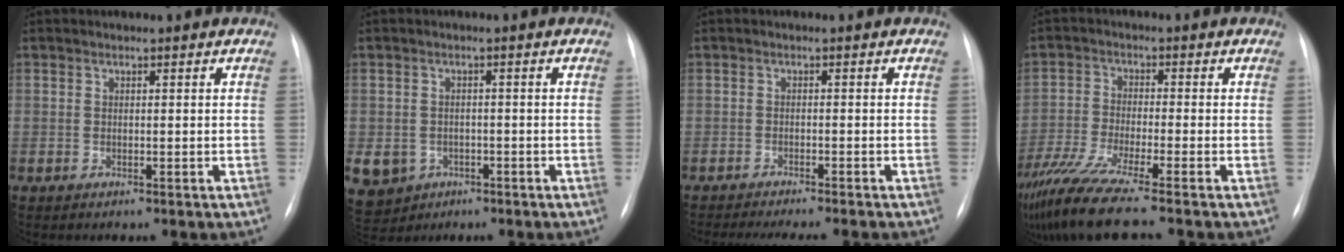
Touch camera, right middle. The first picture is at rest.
{"total": 10.9, "force": [-4.3, 9.4, 3.4], "torque": [-0.107, 0.008, -0.052]}
{"total": 10.9, "force": [-9.6, 0.9, 5.0], "torque": [-0.059, -0.013, -0.127]}
{"total": 11.6, "force": [-9.0, -0.9, 7.2], "torque": [-0.134, -0.038, -0.157]}